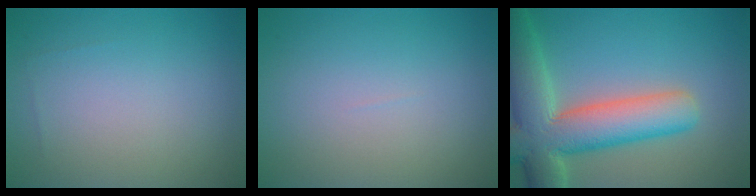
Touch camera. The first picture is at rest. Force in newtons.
{"total": 0.0}
{"total": 10.6, "press": 10.5, "slide": 0.7}